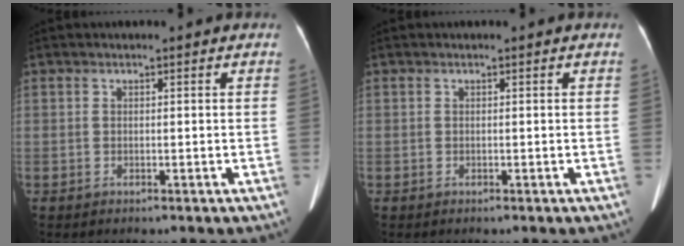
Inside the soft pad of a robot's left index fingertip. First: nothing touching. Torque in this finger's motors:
{"motor_torque": [0.02, -0.01, 0.01, 0.00]}